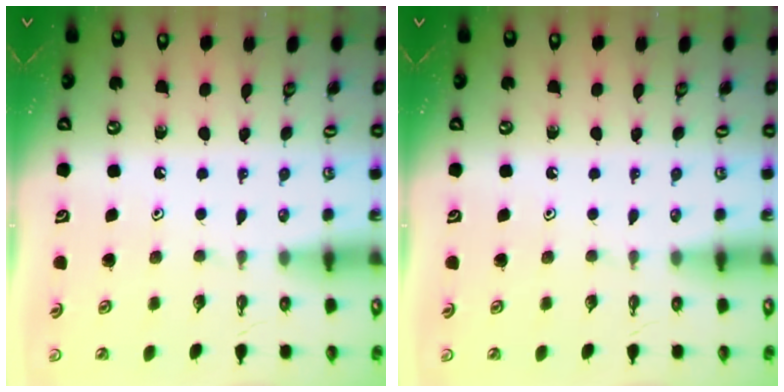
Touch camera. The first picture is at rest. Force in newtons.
{"total": 0.0}